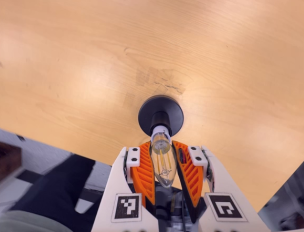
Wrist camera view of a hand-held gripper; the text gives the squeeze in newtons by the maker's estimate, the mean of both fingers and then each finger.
{"total": 19.6, "left": 18.1, "right": 21.1}